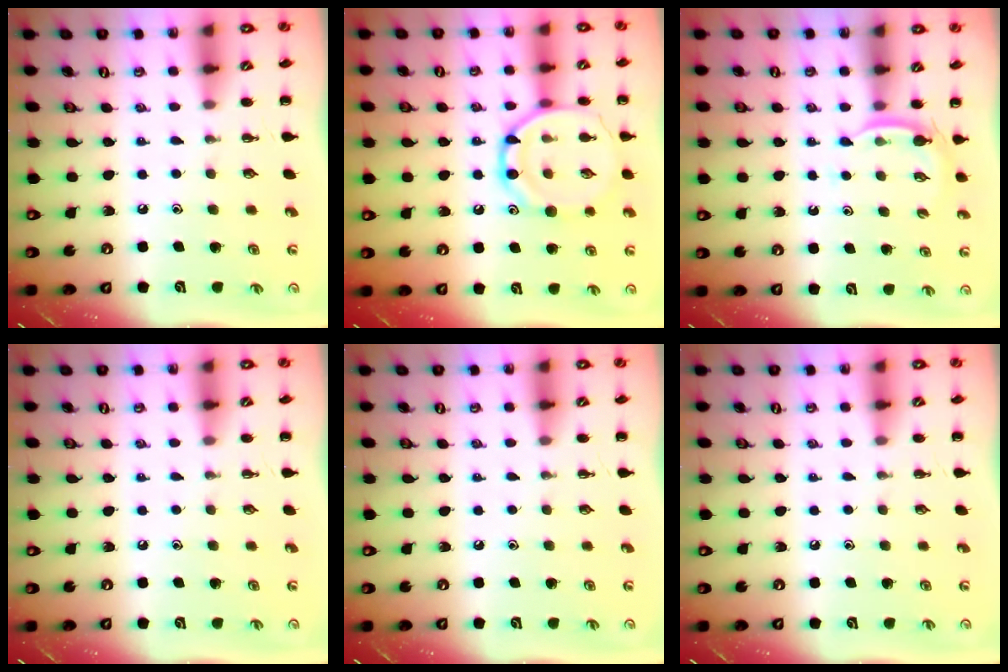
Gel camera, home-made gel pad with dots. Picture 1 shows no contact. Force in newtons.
{"total": 15.2, "press": 15.2, "slide": 0.8}
{"total": 3.7, "press": 3.5, "slide": 1.2}
{"total": 0.0}
{"total": 0.0}
{"total": 0.0}